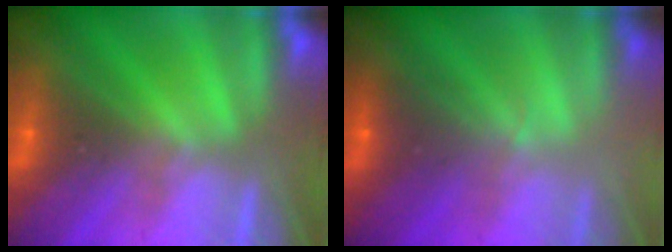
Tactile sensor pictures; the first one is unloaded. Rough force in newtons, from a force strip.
{"total": 2.1}